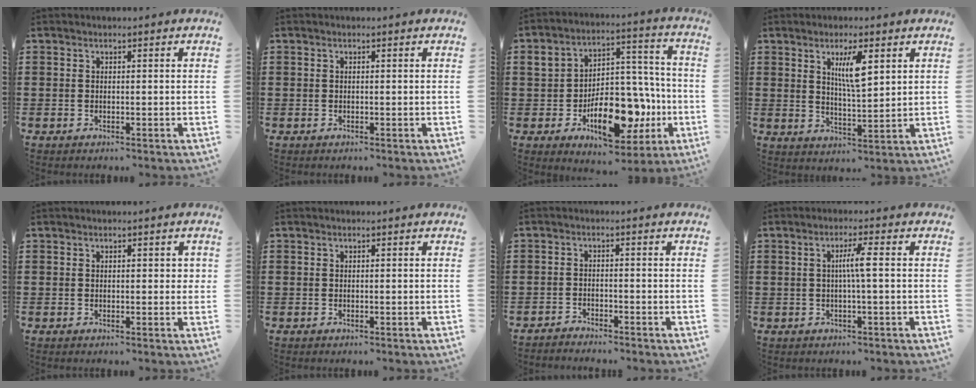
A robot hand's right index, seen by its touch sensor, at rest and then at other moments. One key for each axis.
{"total": 0.0}
{"total": 14.7, "fx": -4.5, "fy": 9.2, "fz": 10.5, "tx": -0.152, "ty": 0.015, "tz": -0.071}
{"total": 5.8, "fx": 2.5, "fy": 1.4, "fz": 5.0, "tx": -0.099, "ty": 0.003, "tz": 0.039}
{"total": 1.1, "fx": 0.3, "fy": 0.6, "fz": 0.8, "tx": -0.009, "ty": 0.003, "tz": 0.003}
{"total": 0.0}
{"total": 1.8, "fx": -1.8, "fy": 0.1, "fz": -0.1, "tx": -0.003, "ty": 0.004, "tz": -0.040}
{"total": 3.6, "fx": 0.1, "fy": -0.1, "fz": 3.5, "tx": -0.067, "ty": -0.002, "tz": -0.004}